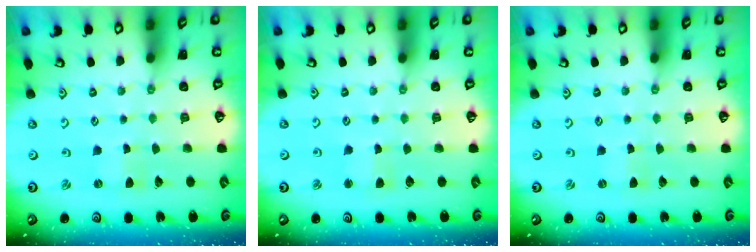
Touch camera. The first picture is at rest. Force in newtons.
{"total": 2.7, "press": 2.6, "slide": 0.4}
{"total": 0.0}